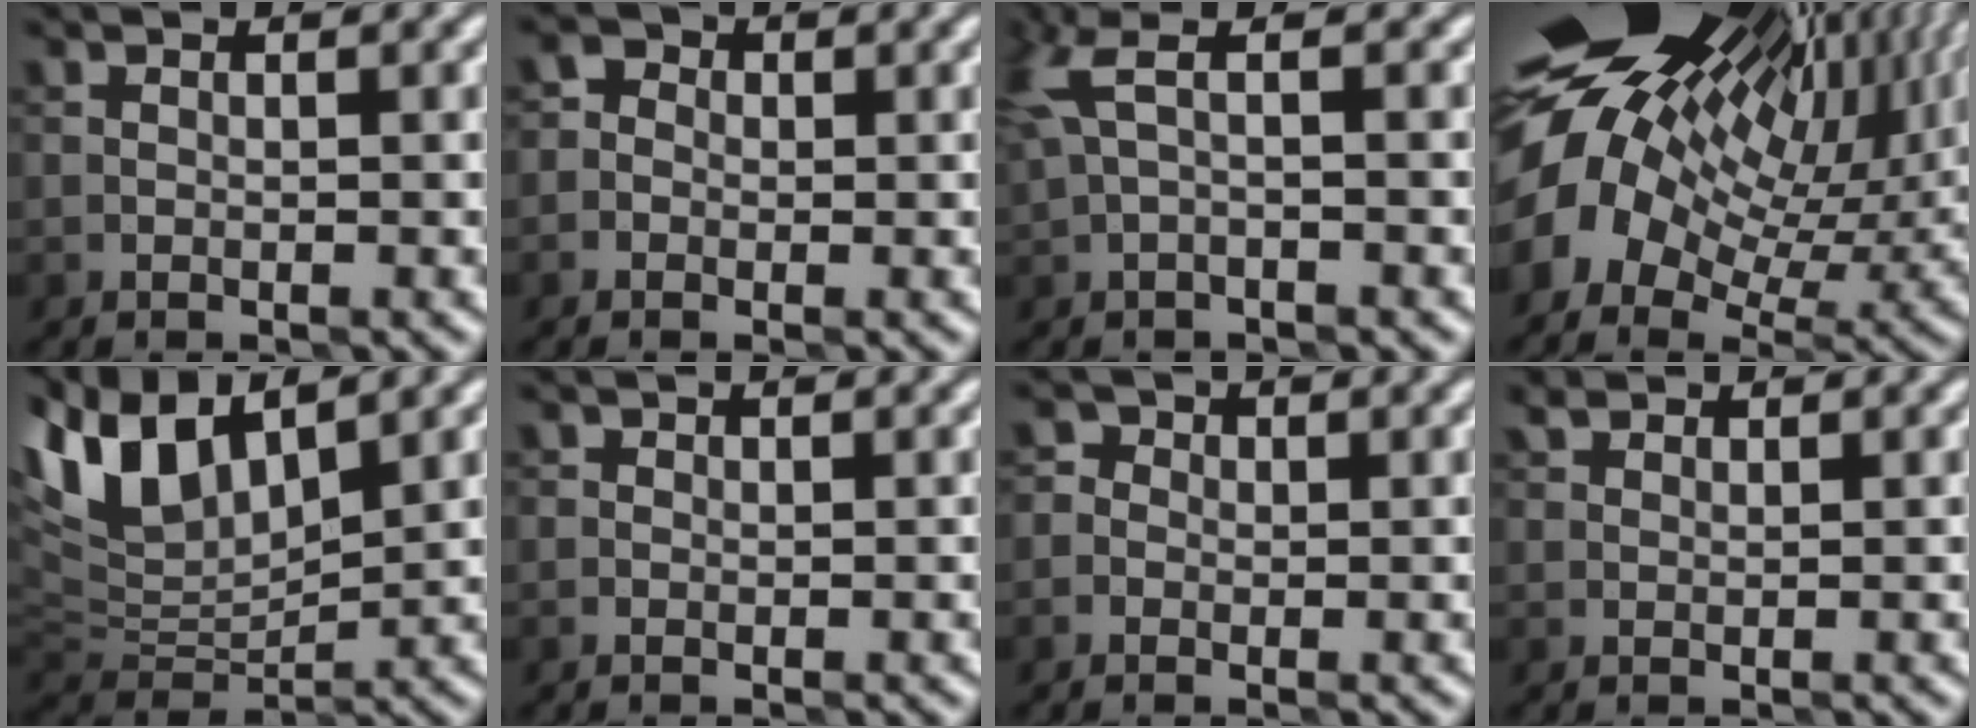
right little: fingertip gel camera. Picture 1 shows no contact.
{"total": 1.7, "force": [0.1, 1.5, 0.7], "torque": [0.002, 0.008, -0.018]}
{"total": 3.0, "force": [1.0, 0.5, 2.8], "torque": [-0.069, 0.009, 0.016]}
{"total": 18.8, "force": [4.9, 11.2, 14.3], "torque": [-0.257, -0.022, 0.111]}
{"total": 8.0, "force": [5.2, 3.4, 5.1], "torque": [-0.121, 0.014, 0.098]}
{"total": 0.0}
{"total": 2.0, "force": [0.6, 1.8, 0.8], "torque": [0.008, 0.012, -0.019]}
{"total": 1.1, "force": [1.0, 0.4, 0.3], "torque": [-0.008, 0.003, 0.020]}